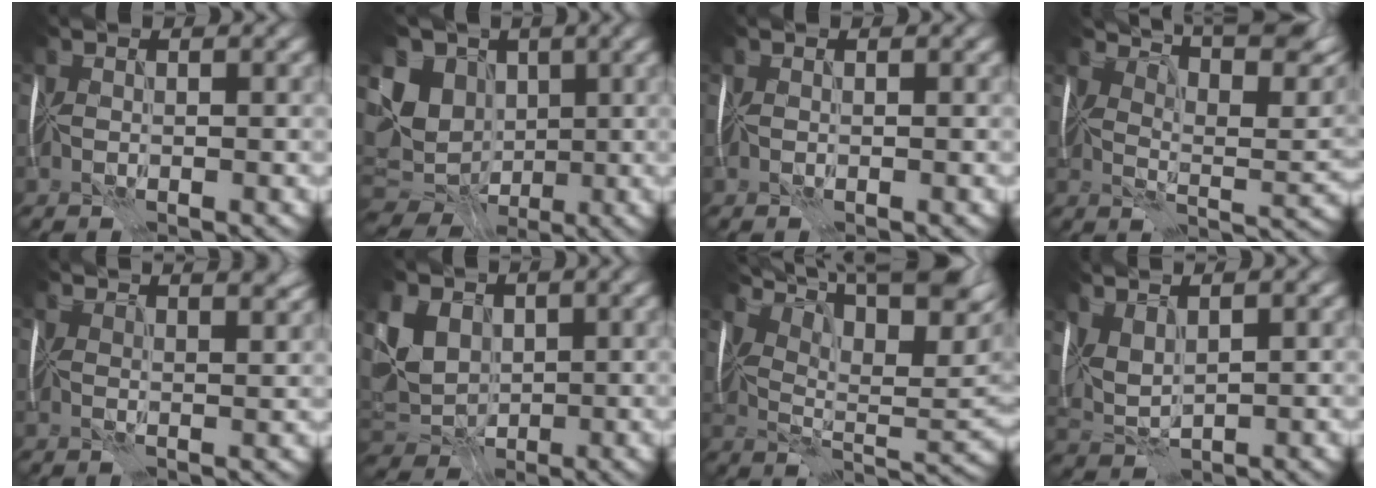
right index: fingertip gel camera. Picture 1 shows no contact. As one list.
[{"total": 12.5, "force": [1.5, 10.2, 7.1], "torque": [-0.161, 0.011, 0.013]}, {"total": 0.0}, {"total": 8.2, "force": [6.5, 1.4, 4.7], "torque": [-0.080, 0.007, 0.097]}, {"total": 6.4, "force": [5.3, 1.9, 3.1], "torque": [-0.026, 0.025, 0.046]}, {"total": 5.7, "force": [1.1, 4.5, 3.2], "torque": [-0.089, 0.001, 0.018]}, {"total": 11.4, "force": [6.5, 4.1, 8.4], "torque": [-0.146, 0.014, 0.106]}, {"total": 3.0, "force": [1.7, 1.2, 2.2], "torque": [-0.060, 0.006, 0.034]}]